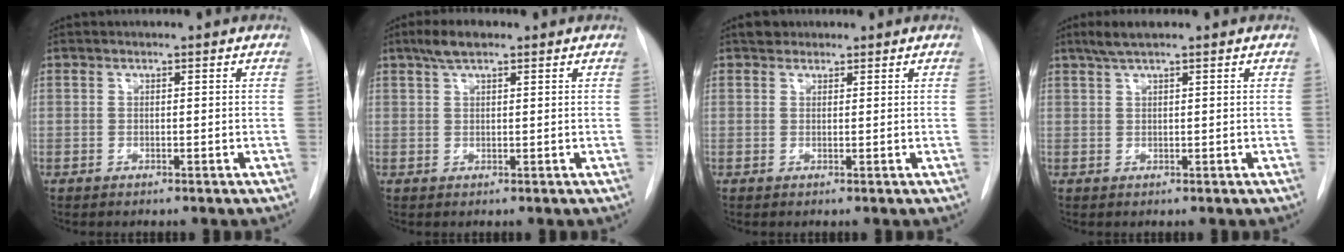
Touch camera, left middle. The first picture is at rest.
{"total": 3.5, "force": [2.4, 1.0, 2.4], "torque": [-0.050, 0.012, 0.044]}
{"total": 1.7, "force": [1.3, 1.1, 0.2], "torque": [-0.001, 0.010, 0.017]}
{"total": 2.8, "force": [2.0, 0.1, 1.9], "torque": [-0.045, 0.010, 0.041]}